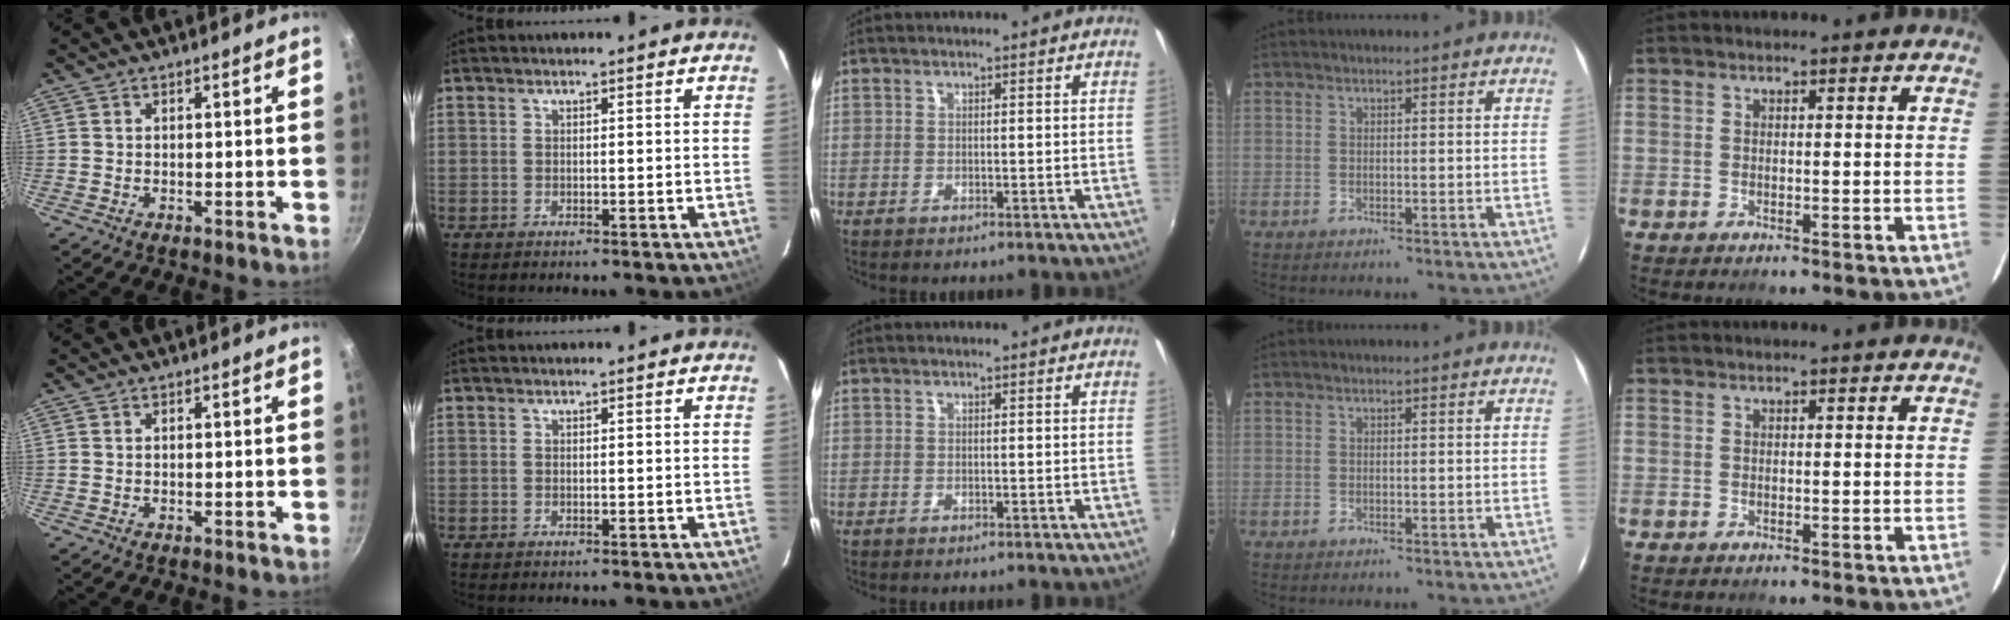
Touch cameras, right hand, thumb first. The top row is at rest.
{}